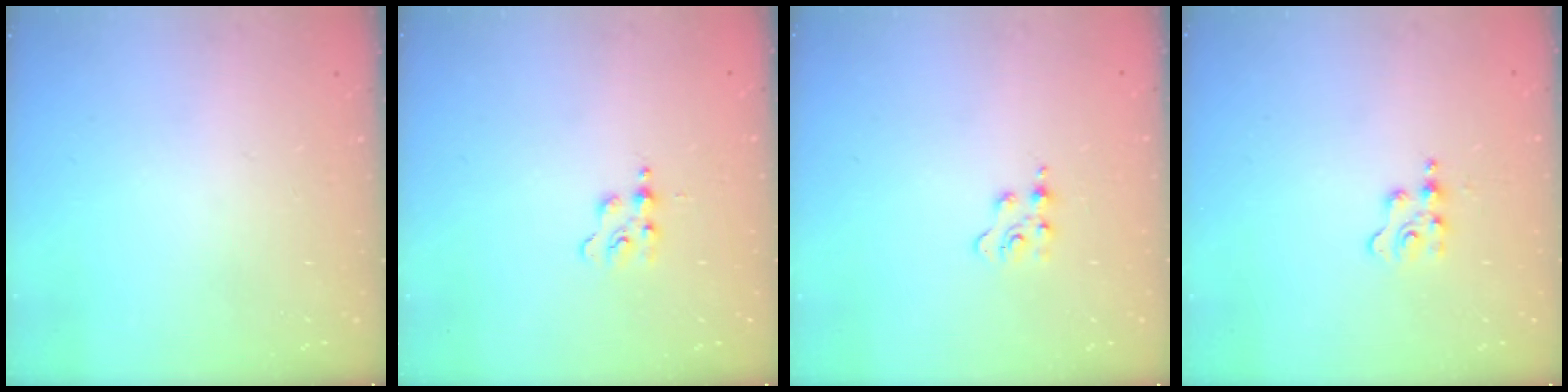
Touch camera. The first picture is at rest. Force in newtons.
{"total": 3.3, "press": 3.2, "slide": 0.3}
{"total": 2.9, "press": 2.9, "slide": 0.4}
{"total": 3.7, "press": 3.7, "slide": 0.5}